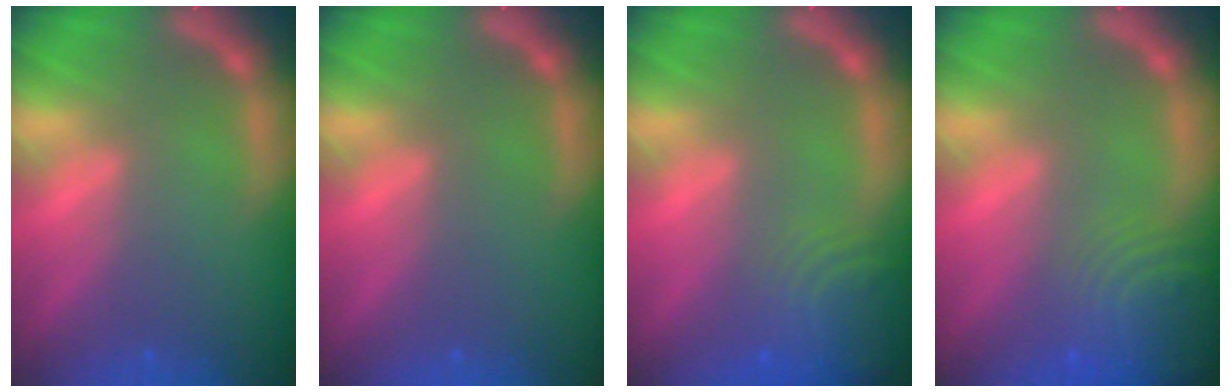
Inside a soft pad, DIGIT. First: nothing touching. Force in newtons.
{"total": 0.0}
{"total": 6.6}
{"total": 8.5}